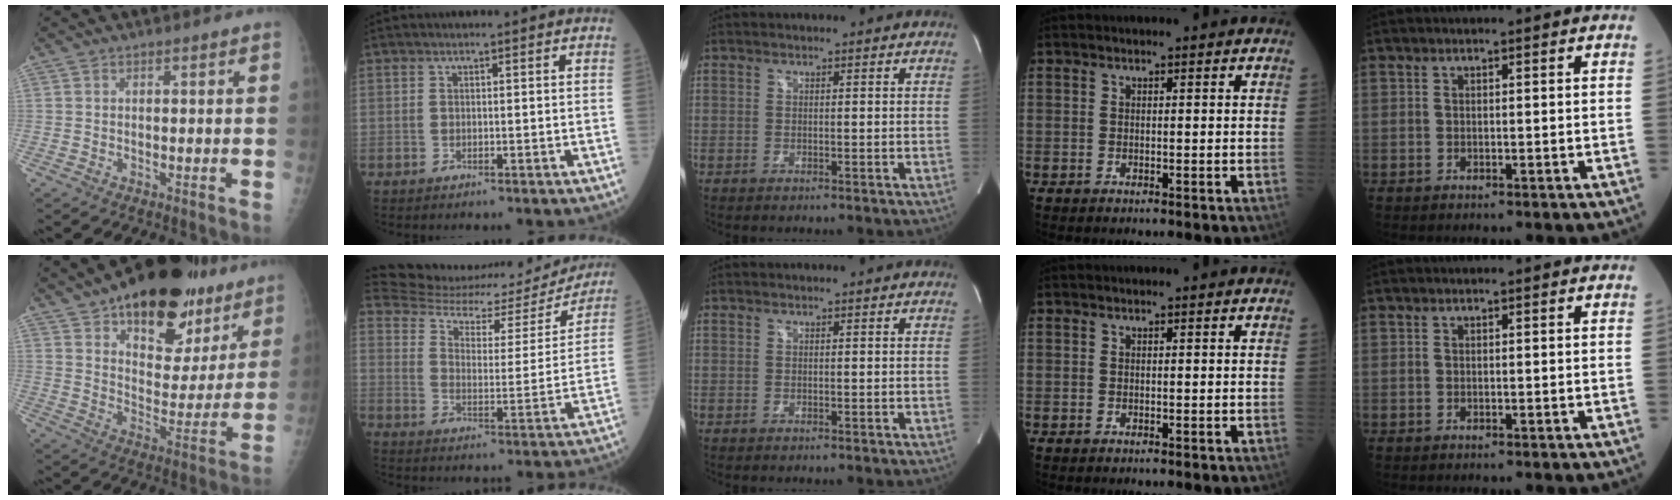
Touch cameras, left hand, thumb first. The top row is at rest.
{"thumb": {"total": 25.6, "force": [16.1, 12.7, 15.3], "torque": [-0.175, -0.050, 0.239]}, "index": {"total": 19.8, "force": [19.3, 3.6, 2.6], "torque": [-0.044, -0.049, 0.256]}}